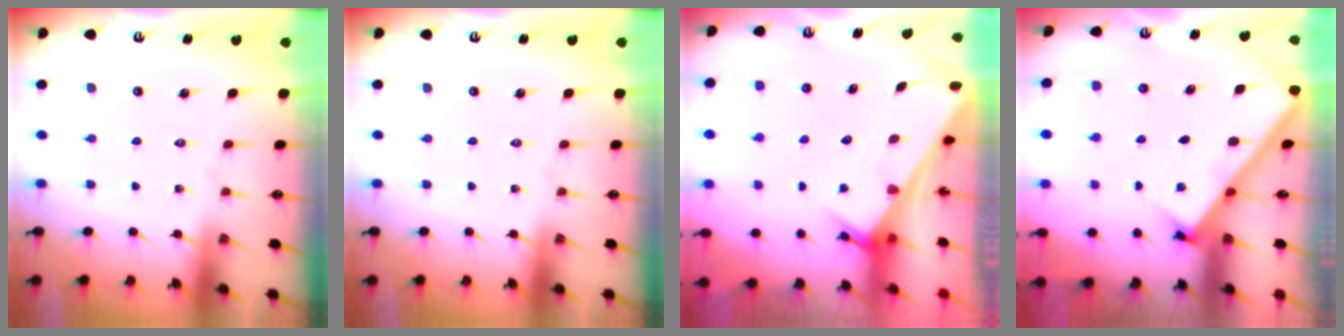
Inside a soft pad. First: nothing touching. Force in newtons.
{"total": 0.0}
{"total": 3.1, "press": 3.1, "slide": 0.3}
{"total": 2.6, "press": 2.5, "slide": 0.3}